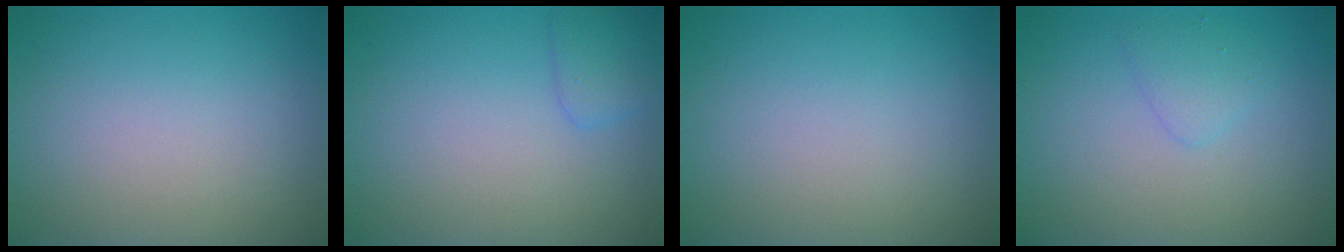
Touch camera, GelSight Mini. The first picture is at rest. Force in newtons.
{"total": 1.6, "press": 1.6, "slide": 0.1}
{"total": 0.0}
{"total": 1.5, "press": 1.5, "slide": 0.0}